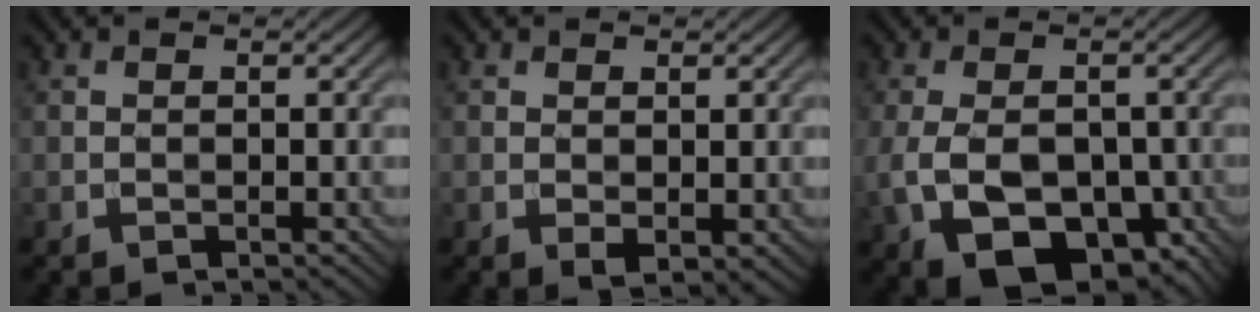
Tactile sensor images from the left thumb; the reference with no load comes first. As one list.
[{"total": 1.6, "force": [0.1, 0.8, 1.4], "torque": [-0.024, -0.007, 0.007]}, {"total": 11.4, "force": [-3.9, 6.7, 8.5], "torque": [-0.178, -0.031, -0.051]}]